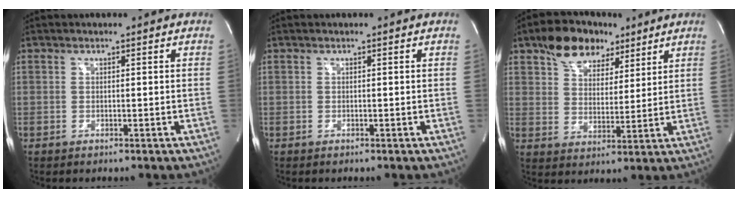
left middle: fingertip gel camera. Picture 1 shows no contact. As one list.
[{"total": 0.0}, {"total": 10.4, "force": [6.8, 6.2, 4.8], "torque": [-0.082, 0.024, 0.117]}]